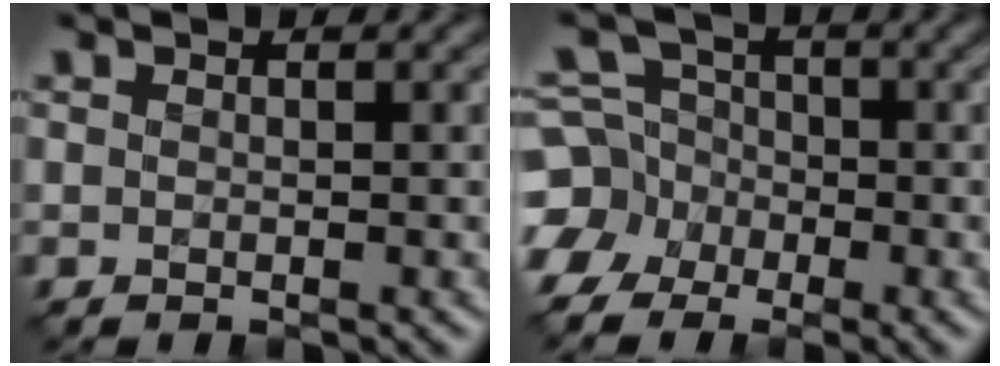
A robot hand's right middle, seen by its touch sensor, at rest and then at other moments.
{"total": 8.5, "force": [-3.3, 7.2, 3.1], "torque": [-0.068, 0.000, -0.090]}